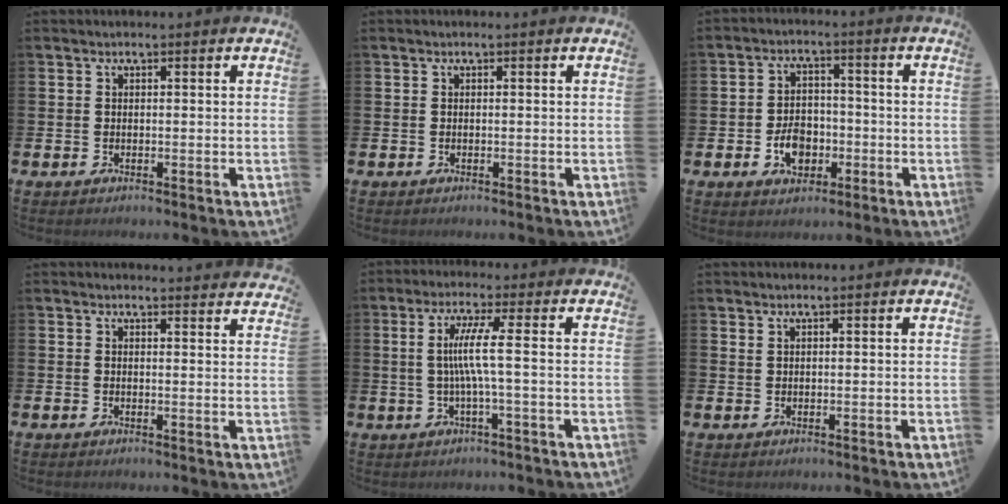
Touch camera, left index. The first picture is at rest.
{"total": 0.0}
{"total": 5.0, "force": [-1.6, 3.7, 3.0], "torque": [-0.040, 0.003, -0.035]}
{"total": 2.3, "force": [2.3, 0.0, -0.3], "torque": [0.010, -0.018, 0.040]}
{"total": 5.9, "force": [0.2, -0.4, 5.9], "torque": [-0.115, -0.001, -0.003]}
{"total": 1.0, "force": [1.0, 0.1, 0.1], "torque": [0.004, -0.003, 0.016]}